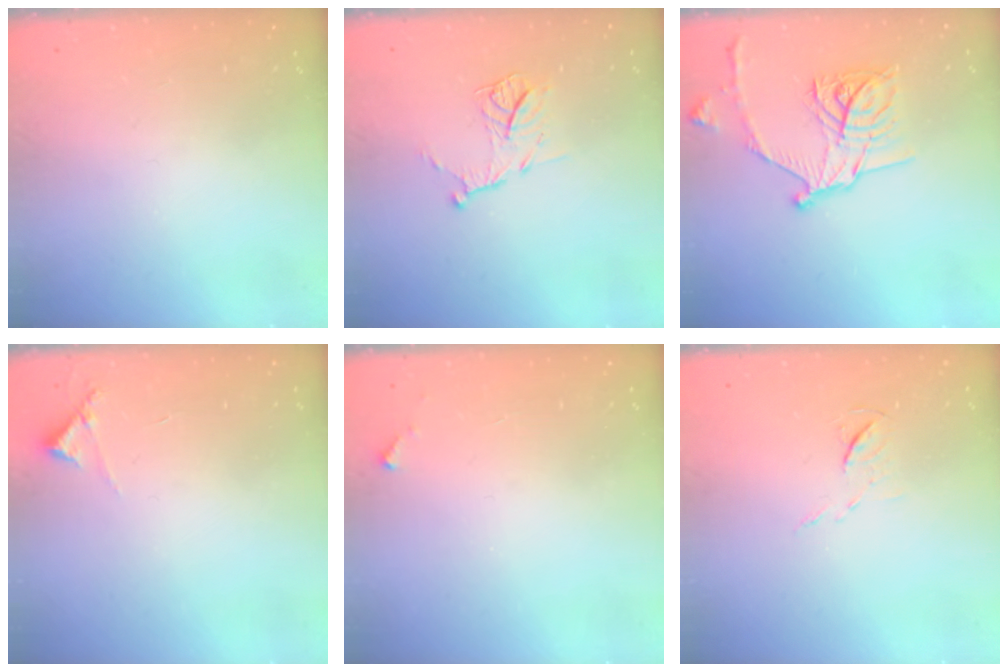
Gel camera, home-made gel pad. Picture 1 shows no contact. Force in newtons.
{"total": 11.8, "press": 11.8, "slide": 0.8}
{"total": 16.7, "press": 16.6, "slide": 0.6}
{"total": 4.3, "press": 4.3, "slide": 0.2}
{"total": 2.8, "press": 2.8, "slide": 0.1}
{"total": 4.9, "press": 4.9, "slide": 0.5}